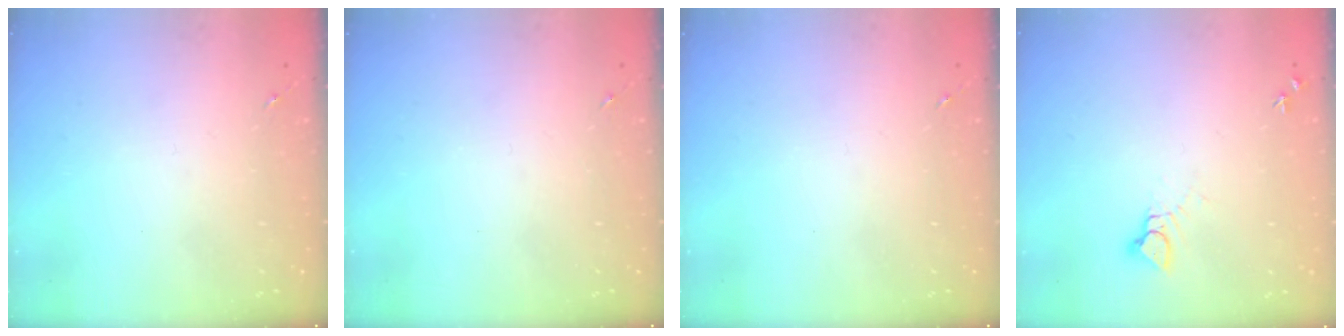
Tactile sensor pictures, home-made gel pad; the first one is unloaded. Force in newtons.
{"total": 0.0}
{"total": 0.0}
{"total": 3.7, "press": 3.7, "slide": 0.2}